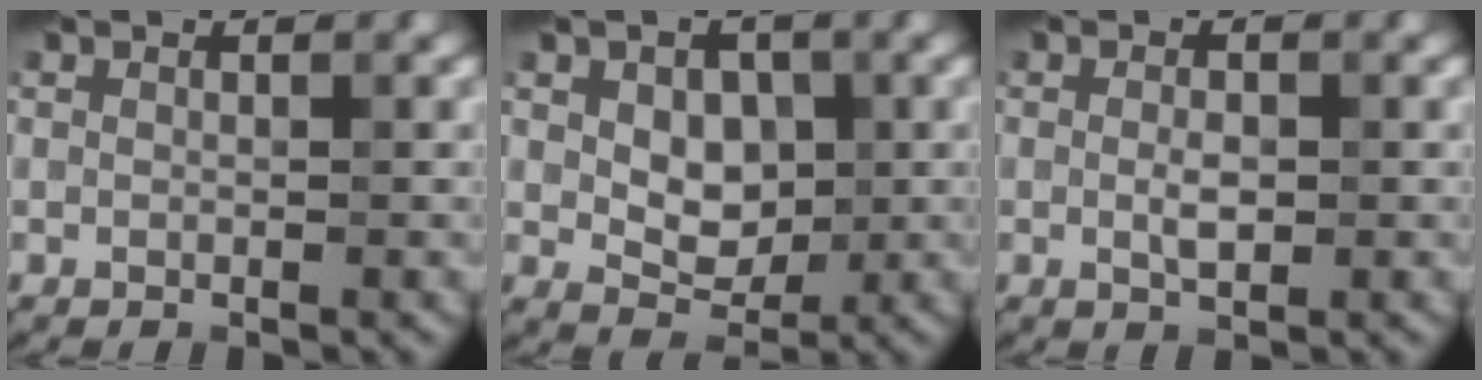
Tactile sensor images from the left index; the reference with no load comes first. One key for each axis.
{"total": 4.2, "fx": 0.2, "fy": 3.0, "fz": 3.0, "tx": -0.049, "ty": -0.009, "tz": 0.006}
{"total": 1.6, "fx": -0.4, "fy": 0.8, "fz": 1.3, "tx": -0.028, "ty": -0.005, "tz": -0.005}